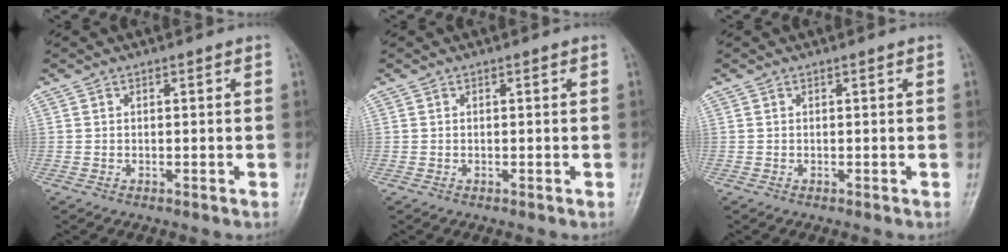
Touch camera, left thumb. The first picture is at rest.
{"total": 0.0}
{"total": 0.0}